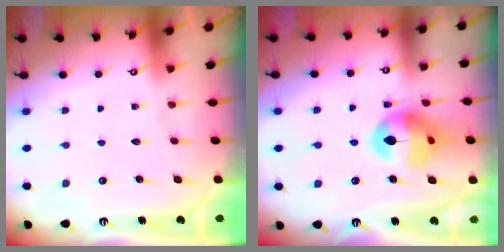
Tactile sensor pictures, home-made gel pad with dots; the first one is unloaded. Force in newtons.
{"total": 13.8, "press": 13.7, "slide": 1.6}